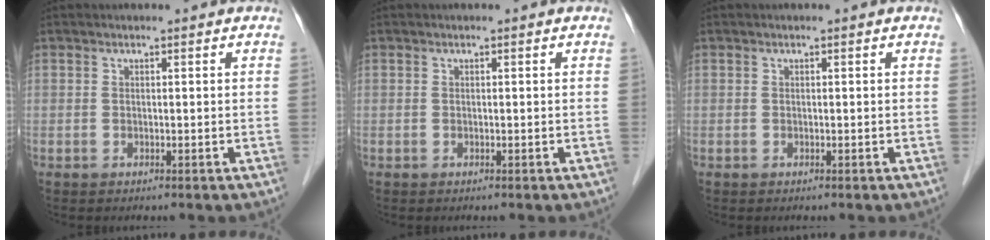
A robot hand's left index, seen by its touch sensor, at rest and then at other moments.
{"total": 0.0}
{"total": 0.0}